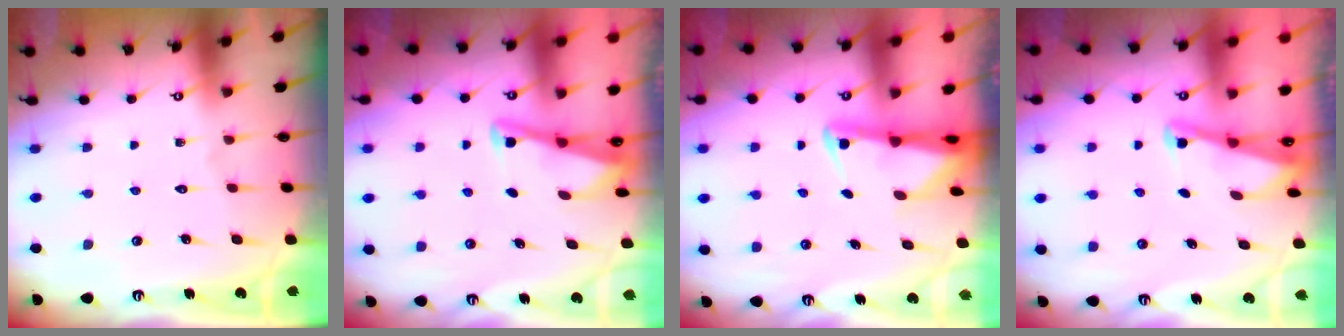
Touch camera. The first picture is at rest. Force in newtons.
{"total": 2.9, "press": 2.9, "slide": 0.4}
{"total": 2.4, "press": 2.3, "slide": 0.6}
{"total": 2.0, "press": 2.0, "slide": 0.3}